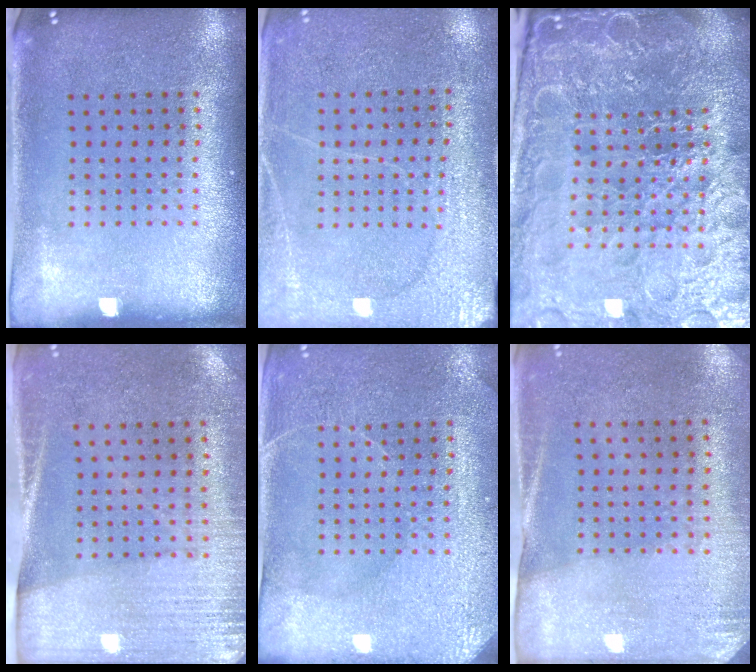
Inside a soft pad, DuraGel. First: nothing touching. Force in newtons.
{"total": 2.8, "press": 2.7, "slide": 0.7}
{"total": 6.9, "press": 6.0, "slide": 3.3}
{"total": 2.8, "press": 2.5, "slide": 1.3}
{"total": 3.0, "press": 2.9, "slide": 0.6}
{"total": 2.7, "press": 2.4, "slide": 1.3}